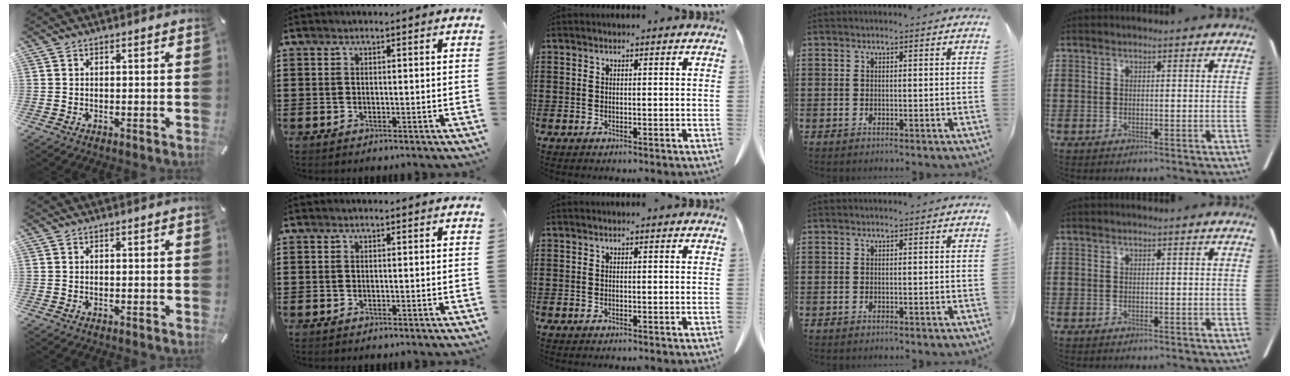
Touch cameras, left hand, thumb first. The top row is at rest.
{}